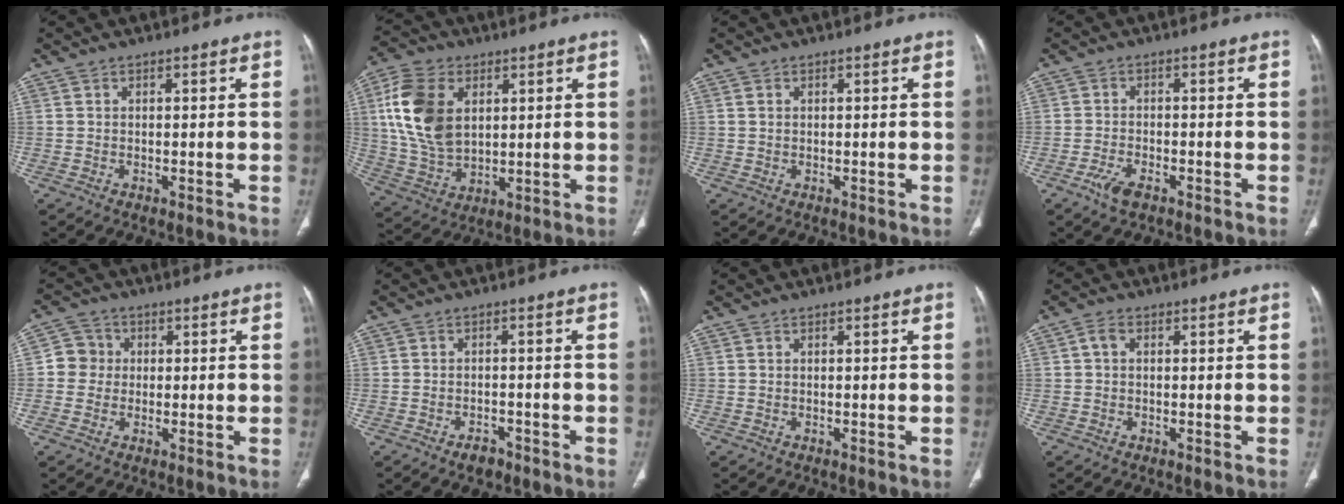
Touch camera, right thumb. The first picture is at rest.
{"total": 15.1, "force": [4.0, 9.8, 10.8], "torque": [-0.205, -0.008, 0.081]}
{"total": 0.6, "force": [0.3, 0.4, 0.4], "torque": [-0.007, 0.000, 0.005]}
{"total": 3.5, "force": [-2.2, 1.5, 2.3], "torque": [-0.051, 0.010, -0.041]}
{"total": 4.6, "force": [0.1, 4.5, 1.1], "torque": [0.005, 0.008, -0.006]}
{"total": 2.5, "force": [-1.8, 1.5, 1.0], "torque": [-0.013, 0.012, -0.022]}
{"total": 0.0}
{"total": 1.8, "force": [0.2, 1.2, 1.3], "torque": [-0.023, 0.007, 0.002]}